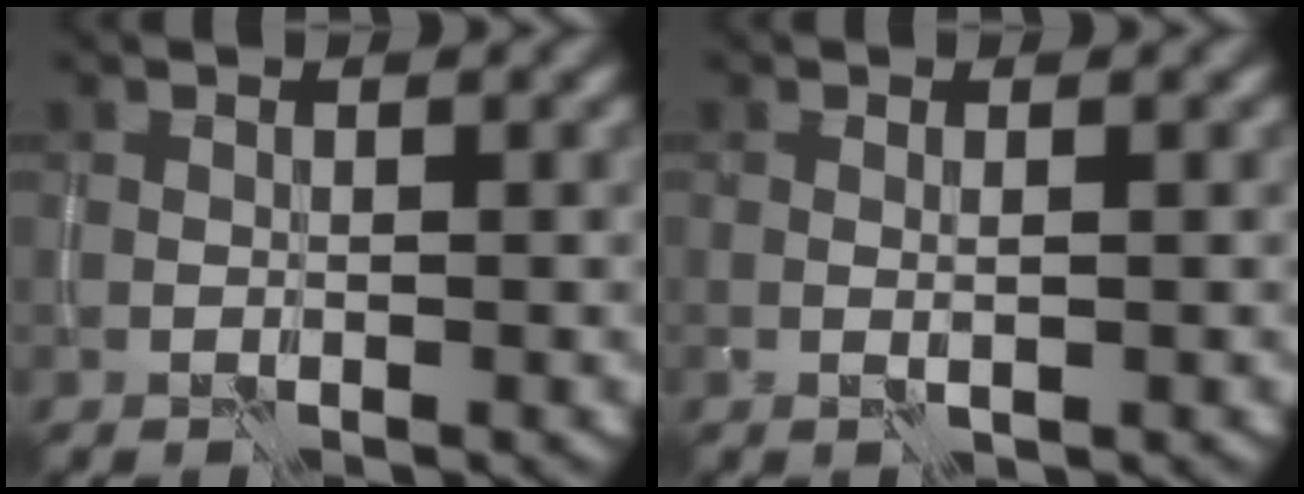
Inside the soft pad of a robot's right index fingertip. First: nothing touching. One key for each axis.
{"total": 0.7, "fx": 0.0, "fy": -0.1, "fz": 0.7, "tx": -0.013, "ty": -0.002, "tz": 0.000}